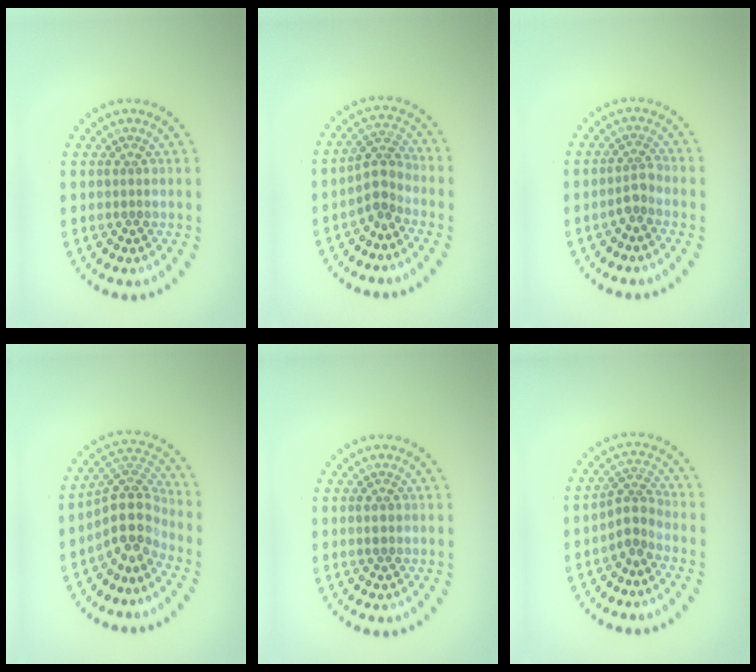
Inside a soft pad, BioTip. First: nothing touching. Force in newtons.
{"total": 2.4, "press": 2.1, "slide": 1.3}
{"total": 1.8, "press": 1.3, "slide": 1.2}
{"total": 4.6, "press": 3.5, "slide": 2.9}
{"total": 1.1, "press": 1.1, "slide": 0.0}
{"total": 2.5, "press": 1.8, "slide": 1.7}